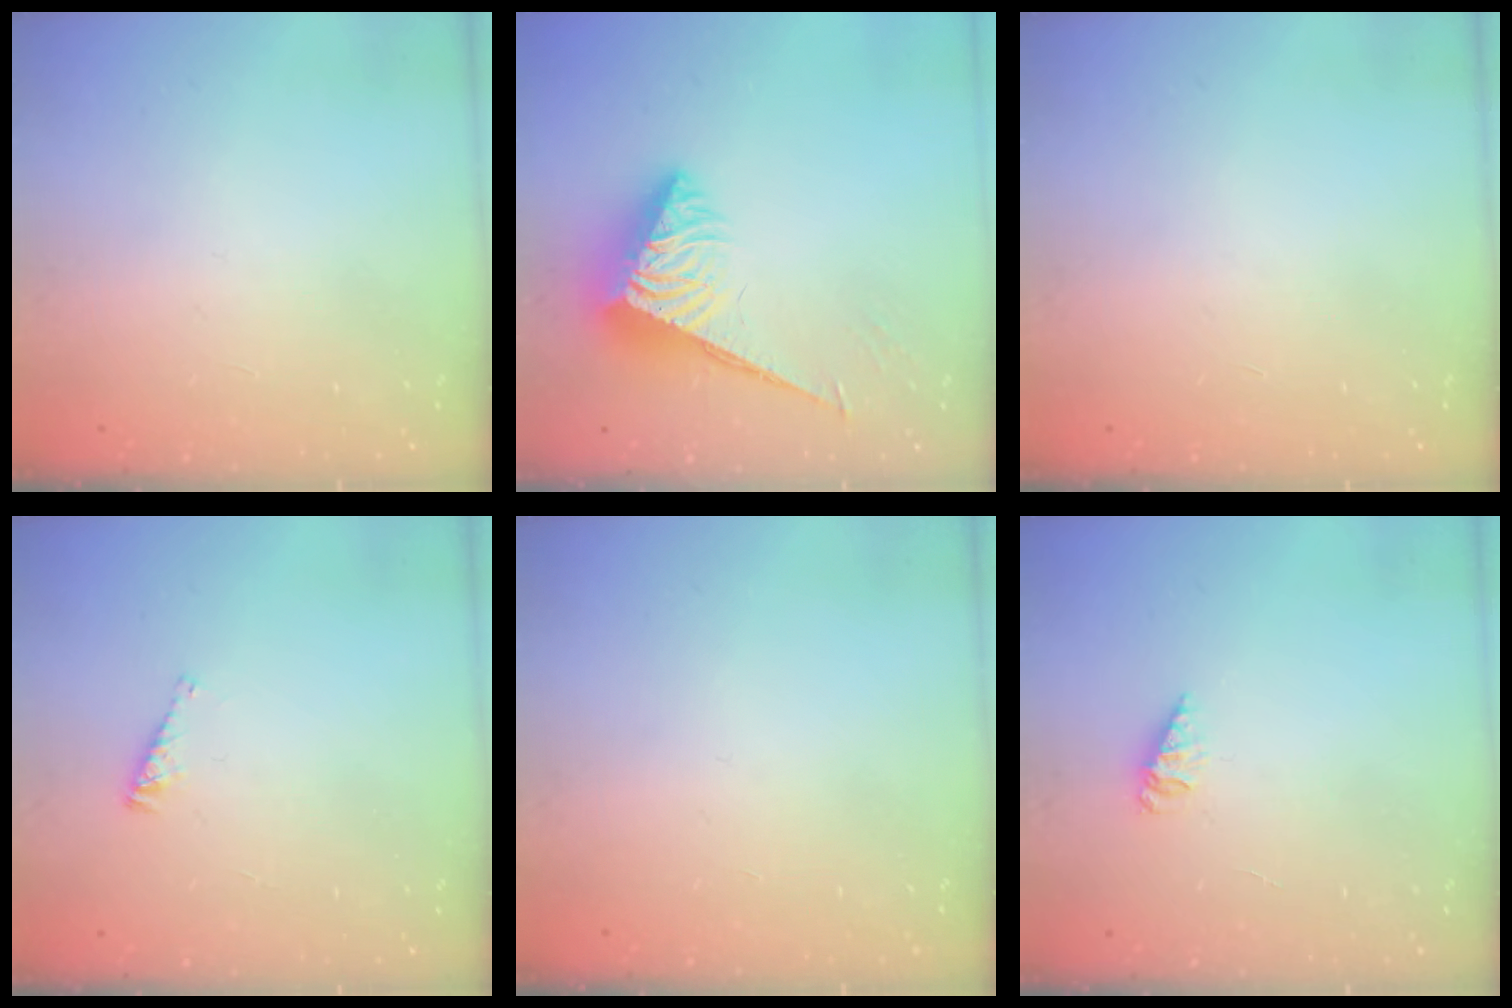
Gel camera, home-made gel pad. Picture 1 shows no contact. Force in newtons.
{"total": 7.3, "press": 7.3, "slide": 0.7}
{"total": 0.0}
{"total": 2.5, "press": 2.4, "slide": 0.4}
{"total": 0.0}
{"total": 2.2, "press": 2.2, "slide": 0.3}